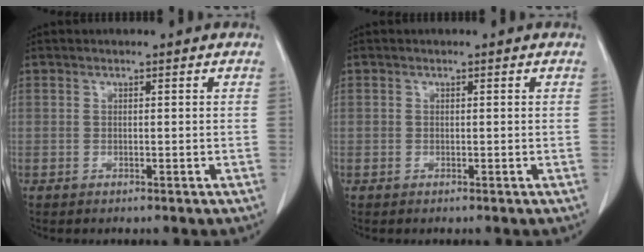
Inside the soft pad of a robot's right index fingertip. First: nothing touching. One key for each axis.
{"total": 0.0}